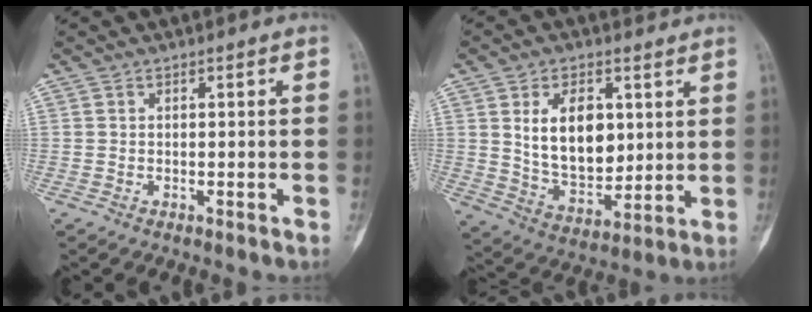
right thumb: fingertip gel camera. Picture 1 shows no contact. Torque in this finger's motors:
{"motor_torque": [-0.52, 0.94, 0.56, 0.47, 0.10]}